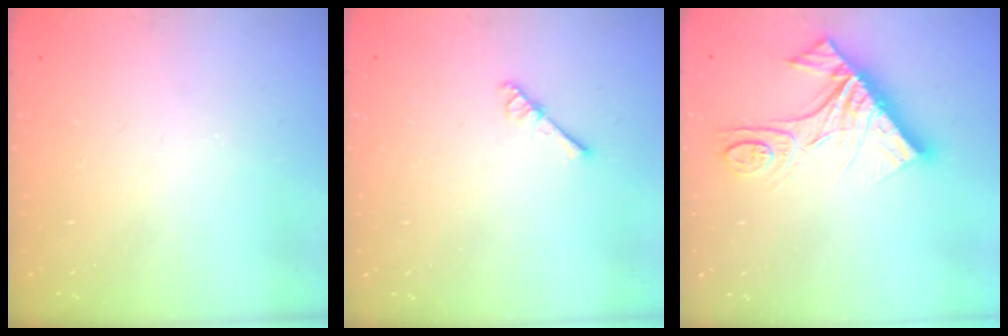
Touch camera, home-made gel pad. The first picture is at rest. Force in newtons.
{"total": 2.6, "press": 2.6, "slide": 0.3}
{"total": 17.9, "press": 17.8, "slide": 2.0}